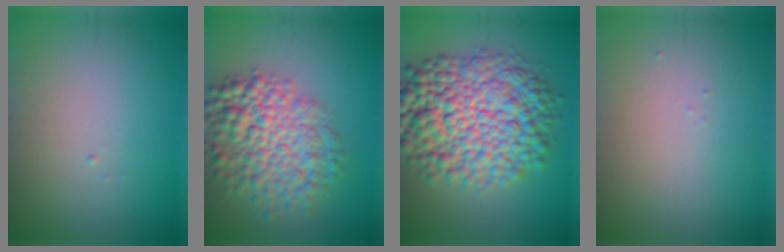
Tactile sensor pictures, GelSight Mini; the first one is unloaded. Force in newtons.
{"total": 7.4, "press": 7.4, "slide": 0.2}
{"total": 12.5, "press": 12.5, "slide": 0.2}
{"total": 0.0}